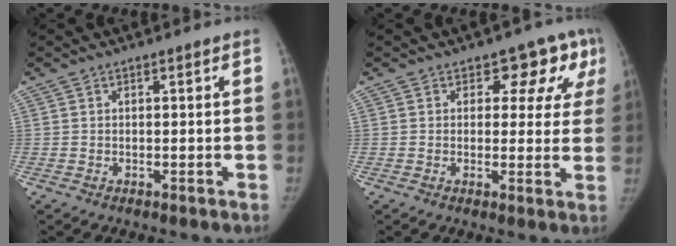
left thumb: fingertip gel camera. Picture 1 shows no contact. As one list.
[{"total": 8.1, "force": [4.1, 5.4, 4.6], "torque": [-0.008, -0.012, 0.037]}]